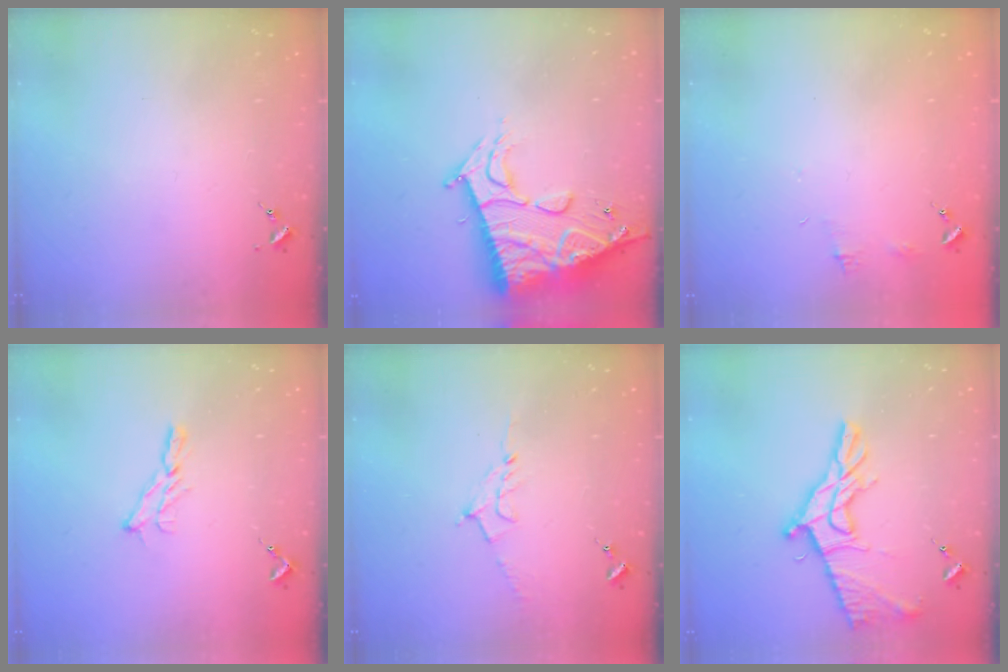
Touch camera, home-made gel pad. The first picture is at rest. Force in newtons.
{"total": 18.9, "press": 18.8, "slide": 1.8}
{"total": 4.5, "press": 4.5, "slide": 0.5}
{"total": 6.9, "press": 6.9, "slide": 0.3}
{"total": 7.9, "press": 7.9, "slide": 1.0}
{"total": 16.7, "press": 16.7, "slide": 0.7}